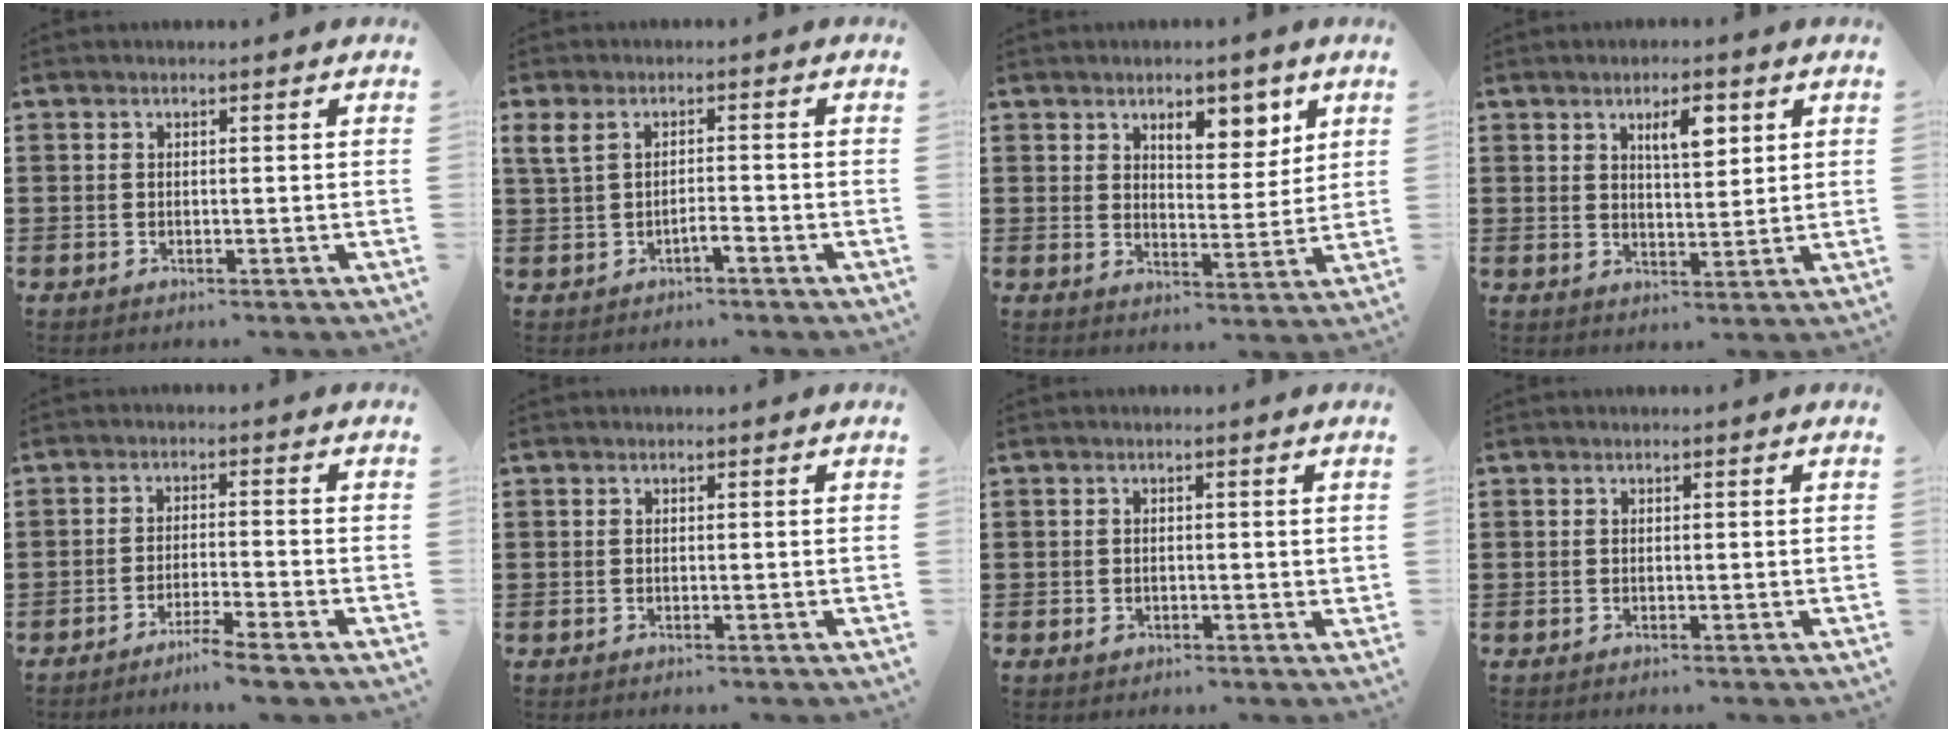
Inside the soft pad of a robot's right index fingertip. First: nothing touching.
{"total": 3.0, "force": [-0.9, 1.3, 2.5], "torque": [-0.056, 0.004, -0.021]}
{"total": 6.5, "force": [4.2, 3.3, 3.7], "torque": [-0.047, -0.012, 0.067]}
{"total": 4.7, "force": [2.3, 1.7, 3.7], "torque": [-0.054, 0.000, 0.033]}
{"total": 3.5, "force": [-3.0, -0.6, 1.5], "torque": [-0.033, -0.005, -0.061]}
{"total": 0.0}
{"total": 1.1, "force": [-0.2, 1.0, 0.5], "torque": [-0.011, 0.004, -0.004]}
{"total": 0.0}